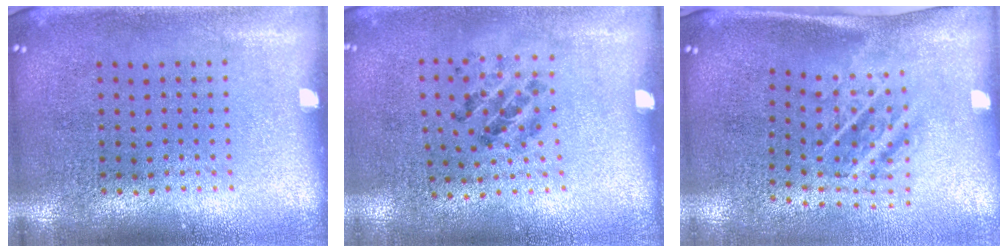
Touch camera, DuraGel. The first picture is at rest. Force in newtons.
{"total": 1.4, "press": 0.7, "slide": 1.2}
{"total": 1.8, "press": 1.2, "slide": 1.4}